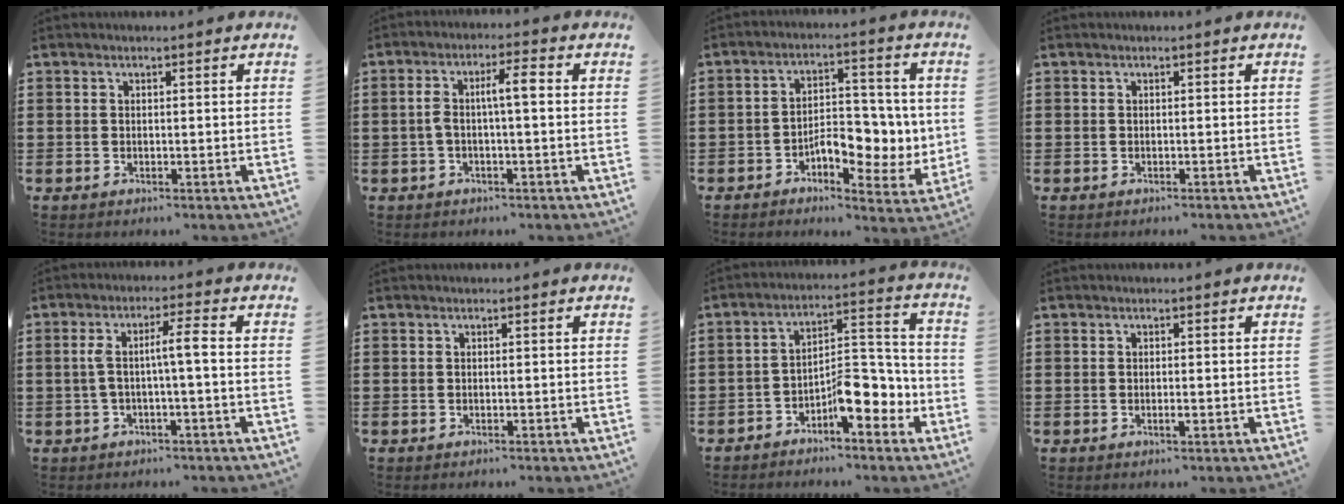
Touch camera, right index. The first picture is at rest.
{"total": 4.8, "force": [-0.1, 0.9, 4.7], "torque": [-0.094, 0.007, -0.009]}
{"total": 7.7, "force": [-1.7, 4.7, 5.8], "torque": [-0.073, 0.005, -0.036]}
{"total": 0.0}
{"total": 5.2, "force": [-0.2, 0.5, 5.1], "torque": [-0.097, 0.005, -0.011]}
{"total": 0.0}
{"total": 9.2, "force": [-4.9, 3.5, 6.9], "torque": [-0.094, 0.003, -0.089]}
{"total": 1.0, "force": [-0.5, 0.1, 0.8], "torque": [-0.016, -0.004, -0.007]}